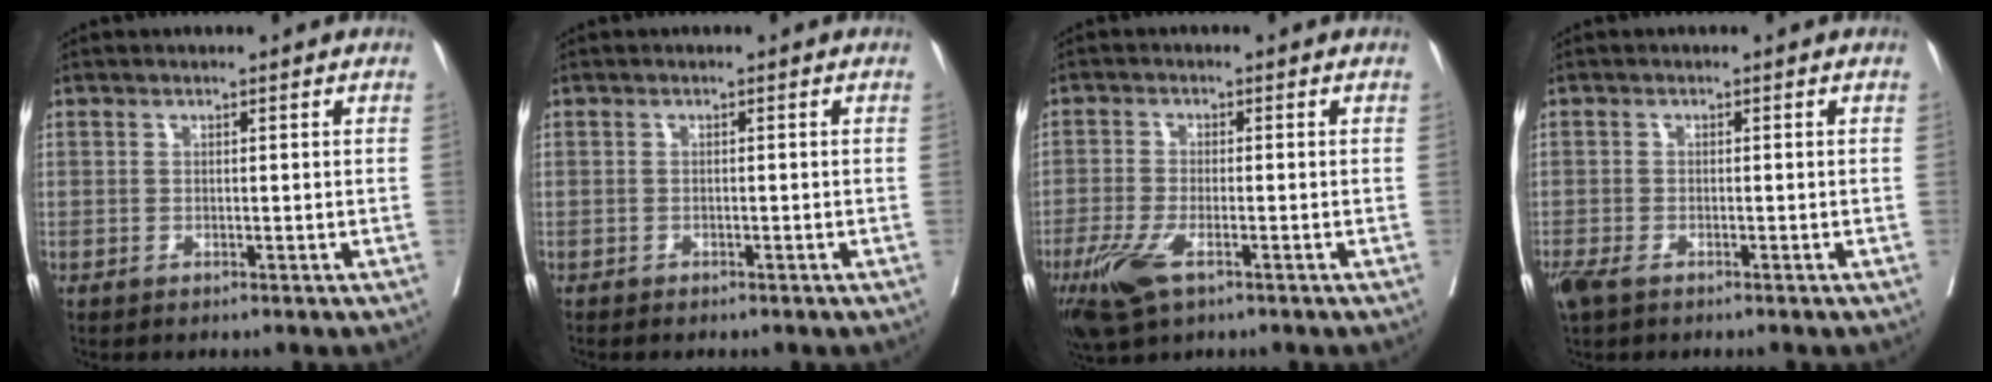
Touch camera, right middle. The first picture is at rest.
{"total": 1.2, "force": [-1.0, 0.5, 0.4], "torque": [-0.011, -0.001, -0.011]}
{"total": 6.9, "force": [-3.8, 2.2, 5.3], "torque": [-0.109, -0.017, -0.067]}
{"total": 4.0, "force": [-2.7, 1.6, 2.5], "torque": [-0.054, -0.012, -0.050]}